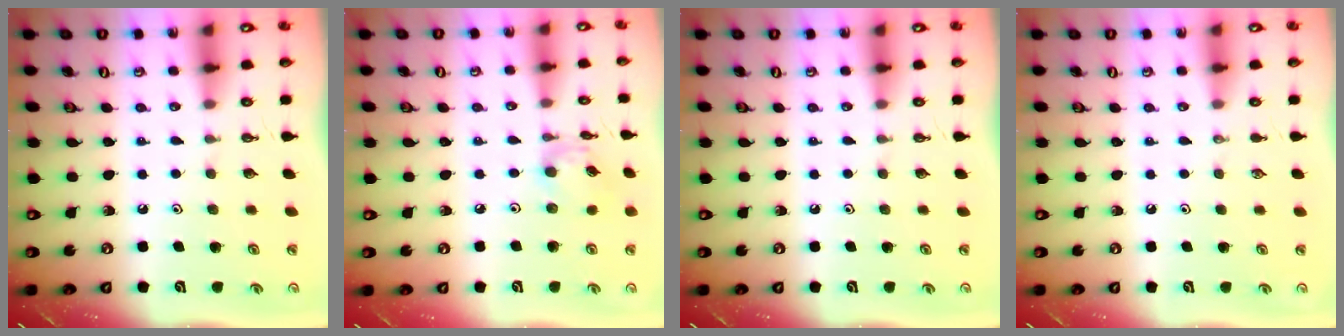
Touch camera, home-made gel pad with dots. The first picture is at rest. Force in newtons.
{"total": 7.8, "press": 7.8, "slide": 0.5}
{"total": 0.0}
{"total": 0.0}